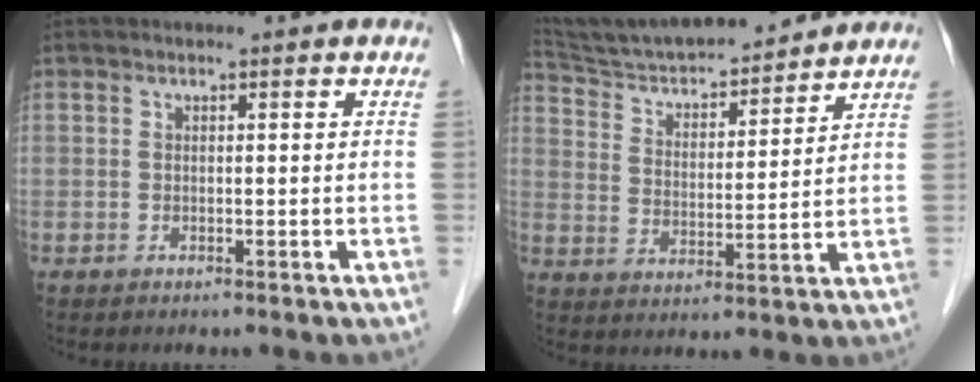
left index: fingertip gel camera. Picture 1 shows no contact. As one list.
[{"total": 16.1, "force": [15.0, 1.9, 5.6], "torque": [-0.100, 0.007, 0.248]}]